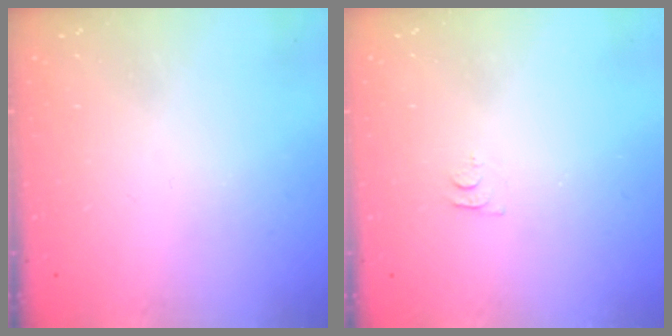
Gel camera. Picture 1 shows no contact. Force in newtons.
{"total": 4.4, "press": 4.4, "slide": 0.4}